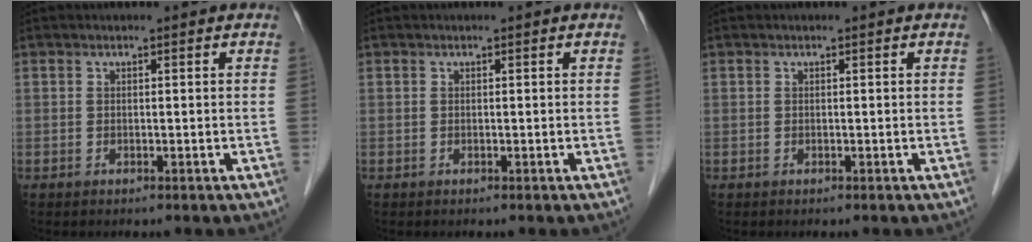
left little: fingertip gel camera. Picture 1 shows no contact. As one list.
[{"total": 0.0}, {"total": 0.0}]